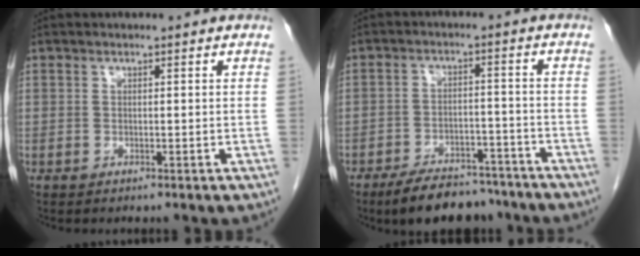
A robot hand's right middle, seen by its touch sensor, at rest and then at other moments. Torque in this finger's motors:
{"motor_torque": [1.31, -0.83, 0.15, 0.10]}